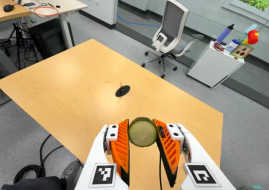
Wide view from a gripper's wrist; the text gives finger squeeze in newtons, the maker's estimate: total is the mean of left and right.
{"total": 8.0, "left": 7.4, "right": 8.5}